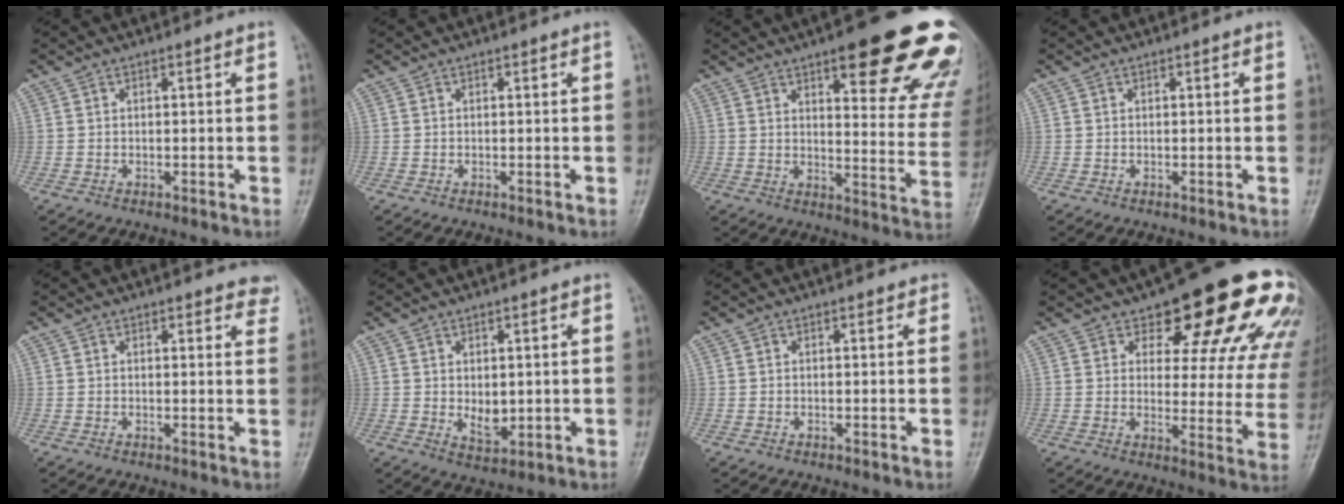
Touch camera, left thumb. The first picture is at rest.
{"total": 0.0}
{"total": 24.0, "force": [14.2, 6.9, 18.0], "torque": [-0.182, -0.053, 0.176]}
{"total": 0.0}
{"total": 3.8, "force": [3.0, 1.5, 1.6], "torque": [0.008, -0.010, 0.024]}
{"total": 4.6, "force": [0.2, 3.0, 3.5], "torque": [-0.042, -0.013, 0.013]}
{"total": 0.6, "force": [0.3, 0.4, 0.2], "torque": [0.003, 0.000, -0.002]}
{"total": 21.2, "force": [12.6, 9.0, 14.4], "torque": [-0.139, -0.055, 0.150]}